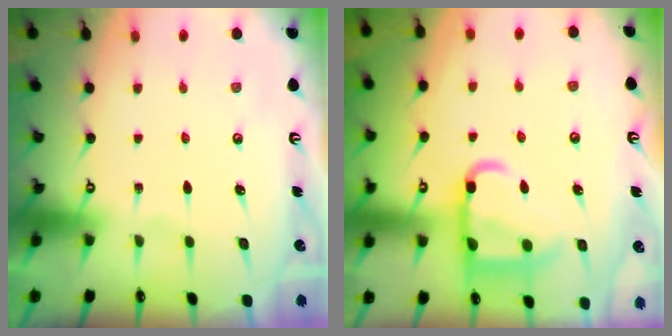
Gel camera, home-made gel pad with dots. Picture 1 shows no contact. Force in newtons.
{"total": 13.9, "press": 13.9, "slide": 1.4}